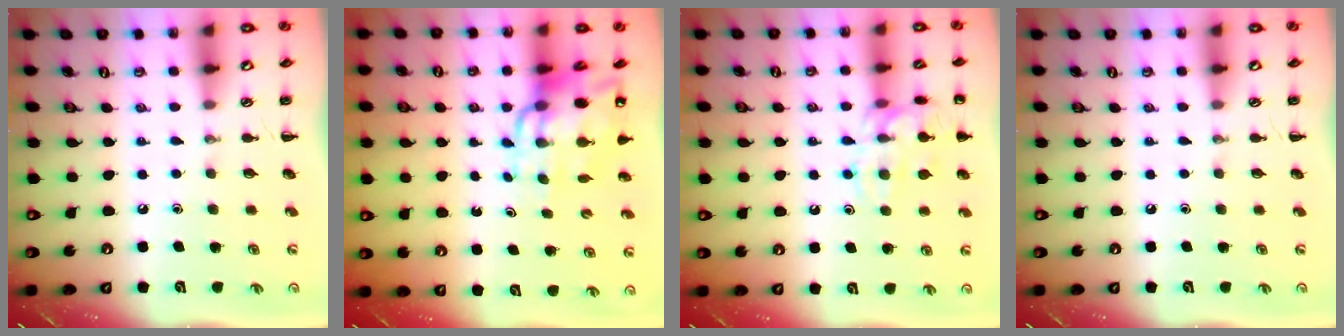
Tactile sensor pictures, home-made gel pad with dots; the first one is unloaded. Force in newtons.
{"total": 13.4, "press": 12.8, "slide": 4.1}
{"total": 14.7, "press": 14.7, "slide": 1.1}
{"total": 0.0}